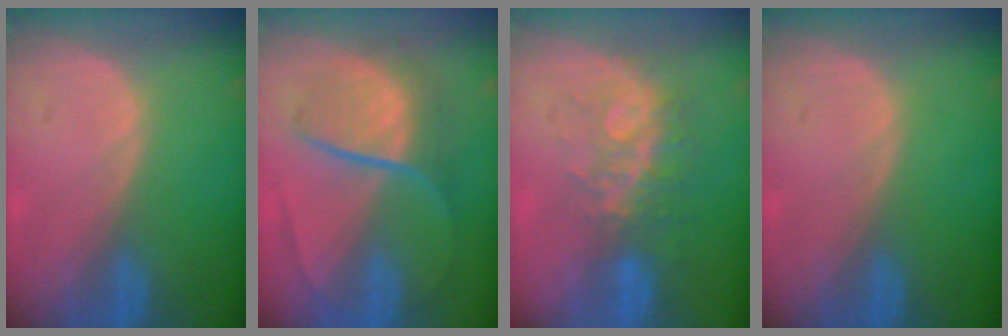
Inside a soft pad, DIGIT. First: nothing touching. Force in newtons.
{"total": 8.3, "press": 7.6, "slide": 3.3}
{"total": 8.4, "press": 7.1, "slide": 4.5}
{"total": 0.0}